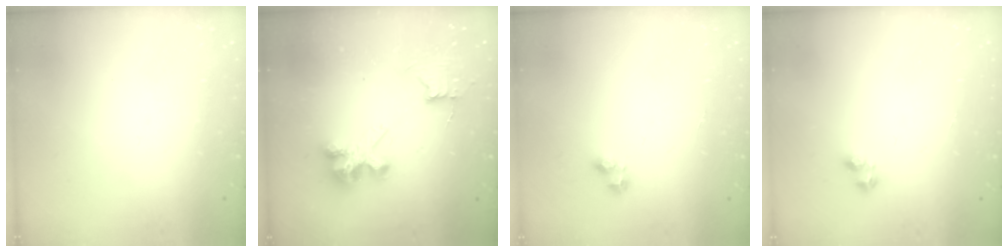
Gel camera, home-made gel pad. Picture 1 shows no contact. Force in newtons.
{"total": 8.7, "press": 8.7, "slide": 0.6}
{"total": 2.6, "press": 2.6, "slide": 0.2}
{"total": 2.5, "press": 2.3, "slide": 0.9}